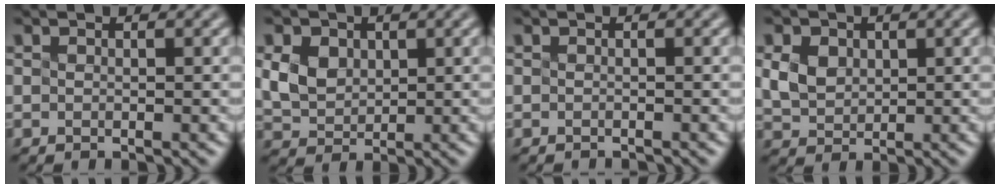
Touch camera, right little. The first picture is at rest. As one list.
[{"total": 2.9, "force": [0.6, 2.4, 1.5], "torque": [-0.042, 0.000, 0.026]}, {"total": 1.2, "force": [-1.2, 0.0, 0.3], "torque": [0.007, -0.008, -0.017]}, {"total": 2.4, "force": [0.5, 2.0, 1.1], "torque": [-0.036, 0.001, 0.024]}]